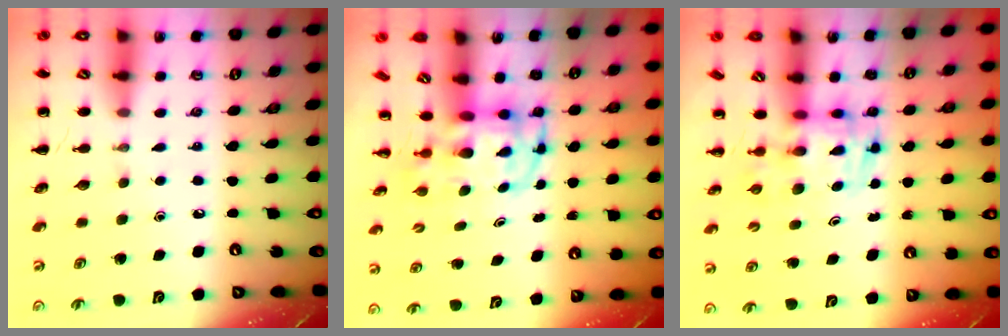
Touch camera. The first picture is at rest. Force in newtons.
{"total": 3.9, "press": 3.9, "slide": 0.8}
{"total": 3.4, "press": 3.4, "slide": 0.6}